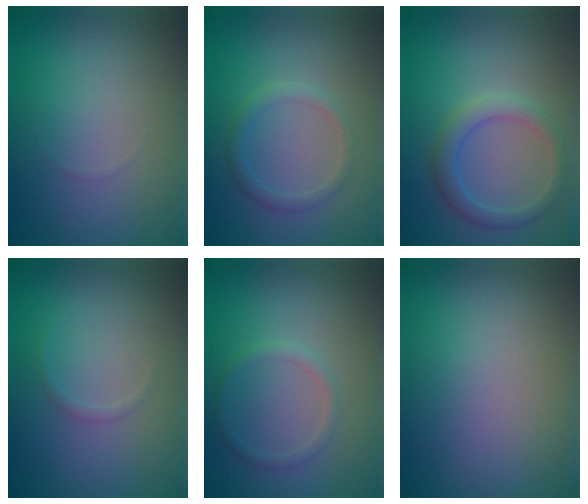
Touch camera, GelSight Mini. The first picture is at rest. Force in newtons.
{"total": 1.6, "press": 1.6, "slide": 0.0}
{"total": 2.7, "press": 2.7, "slide": 0.0}
{"total": 0.6, "press": 0.6, "slide": 0.0}
{"total": 1.2, "press": 1.2, "slide": 0.0}
{"total": 0.0}